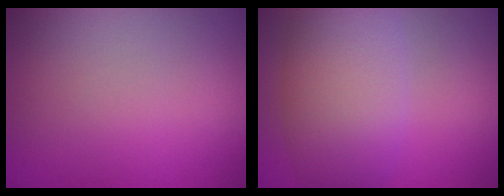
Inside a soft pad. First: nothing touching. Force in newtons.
{"total": 7.9, "press": 7.9, "slide": 0.5}